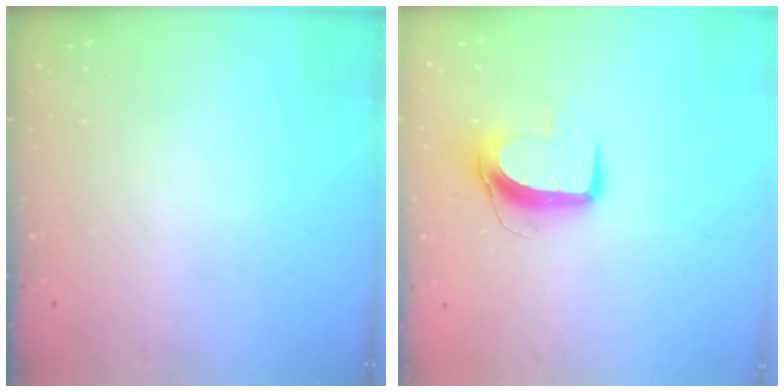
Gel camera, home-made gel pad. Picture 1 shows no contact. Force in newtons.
{"total": 9.6, "press": 9.6, "slide": 0.7}